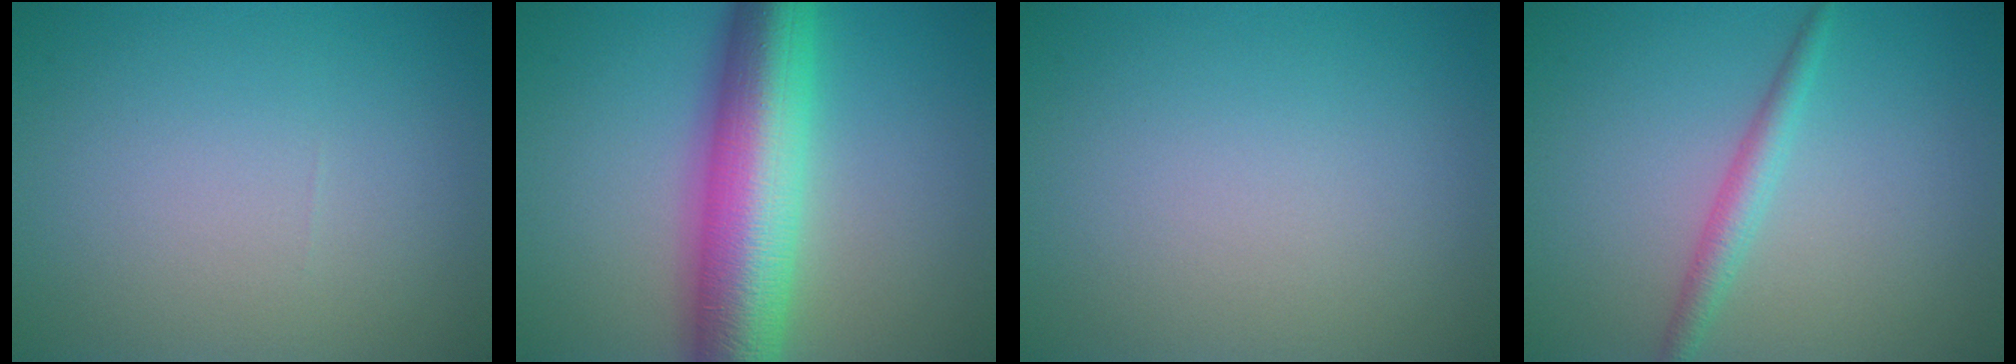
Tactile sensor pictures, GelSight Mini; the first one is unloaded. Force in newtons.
{"total": 10.9, "press": 10.9, "slide": 0.2}
{"total": 0.0}
{"total": 2.1, "press": 2.1, "slide": 0.1}